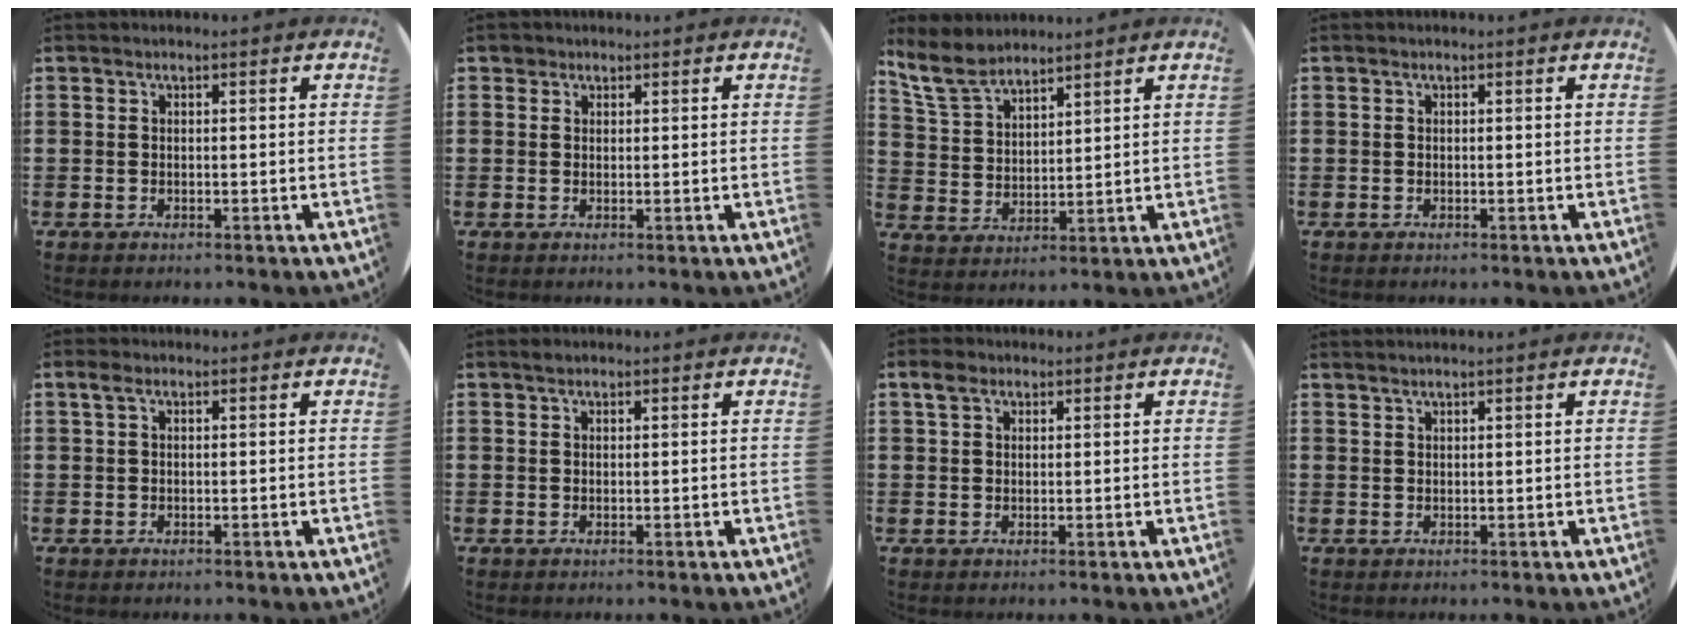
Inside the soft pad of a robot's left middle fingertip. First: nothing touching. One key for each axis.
{"total": 1.1, "fx": 0.9, "fy": 0.6, "fz": 0.0, "tx": 0.007, "ty": 0.000, "tz": 0.015}
{"total": 6.8, "fx": 5.9, "fy": 2.2, "fz": 2.5, "tx": -0.066, "ty": -0.011, "tz": 0.112}
{"total": 0.0}
{"total": 1.0, "fx": 0.5, "fy": 0.5, "fz": 0.7, "tx": -0.014, "ty": 0.006, "tz": 0.007}
{"total": 0.6, "fx": 0.5, "fy": 0.3, "fz": 0.1, "tx": 0.007, "ty": -0.001, "tz": 0.007}
{"total": 2.2, "fx": 1.6, "fy": 1.3, "fz": 0.9, "tx": -0.004, "ty": 0.000, "tz": 0.026}
{"total": 0.7, "fx": 0.7, "fy": -0.2, "fz": 0.0, "tx": 0.002, "ty": 0.000, "tz": 0.014}